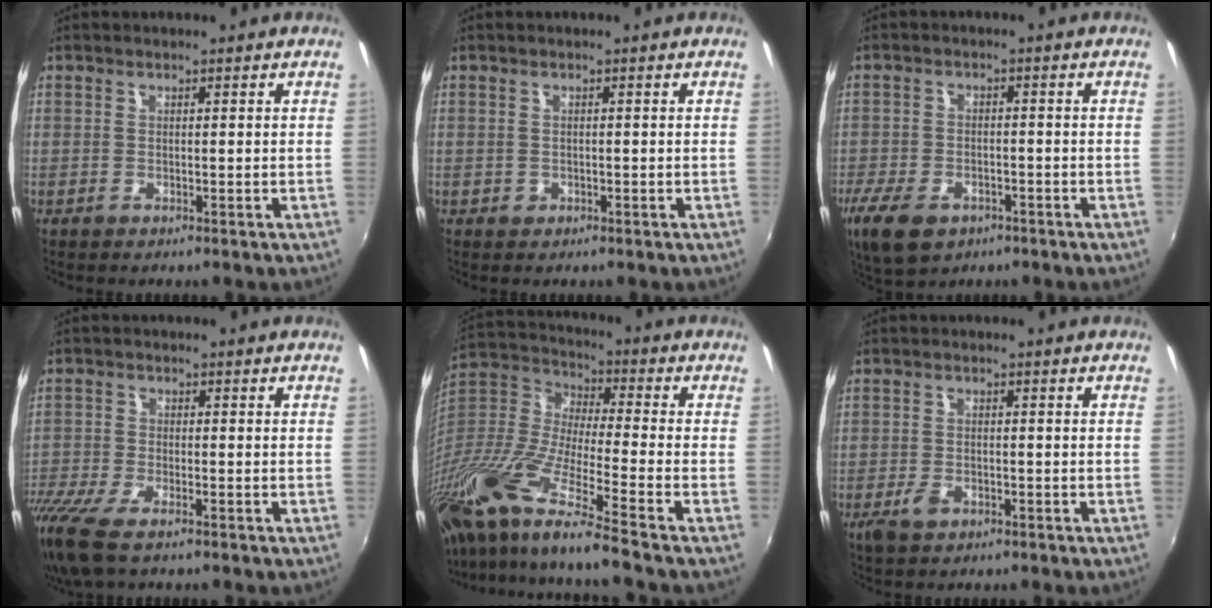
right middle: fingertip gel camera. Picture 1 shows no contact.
{"total": 0.9, "force": [-0.4, 0.8, 0.2], "torque": [-0.001, -0.004, -0.004]}
{"total": 11.0, "force": [-6.5, 6.3, 6.3], "torque": [-0.152, -0.023, -0.111]}
{"total": 10.8, "force": [-7.6, 3.4, 6.9], "torque": [-0.168, -0.047, -0.148]}
{"total": 21.7, "force": [-16.5, -0.2, 14.1], "torque": [-0.259, -0.056, -0.317]}
{"total": 3.5, "force": [-2.1, 1.9, 2.0], "torque": [-0.048, -0.006, -0.039]}